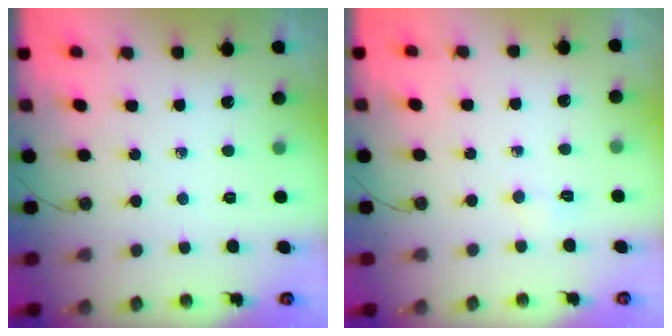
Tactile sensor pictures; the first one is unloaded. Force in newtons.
{"total": 3.2, "press": 3.2, "slide": 0.4}